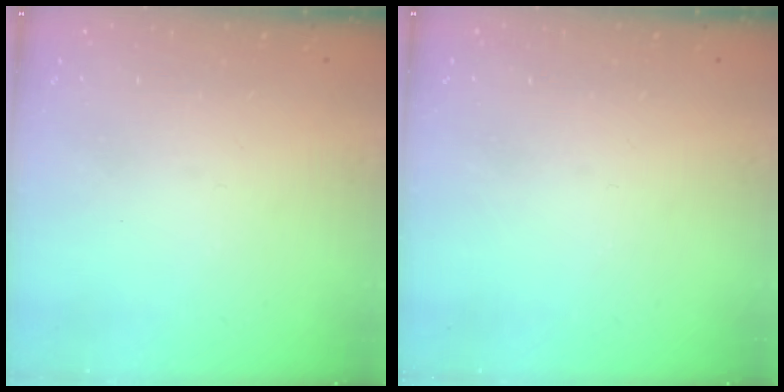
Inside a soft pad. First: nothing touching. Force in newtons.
{"total": 0.0}